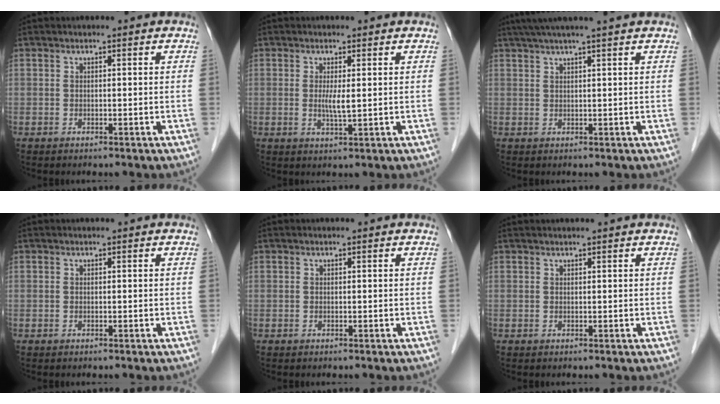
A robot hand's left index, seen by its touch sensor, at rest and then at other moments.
{"total": 2.6, "force": [0.2, 0.2, 2.6], "torque": [-0.055, -0.005, 0.006]}
{"total": 7.7, "force": [6.2, -1.1, 4.3], "torque": [-0.064, 0.030, 0.087]}
{"total": 0.0}
{"total": 0.0}
{"total": 1.8, "force": [1.6, 0.0, 0.7], "torque": [-0.006, 0.020, 0.024]}